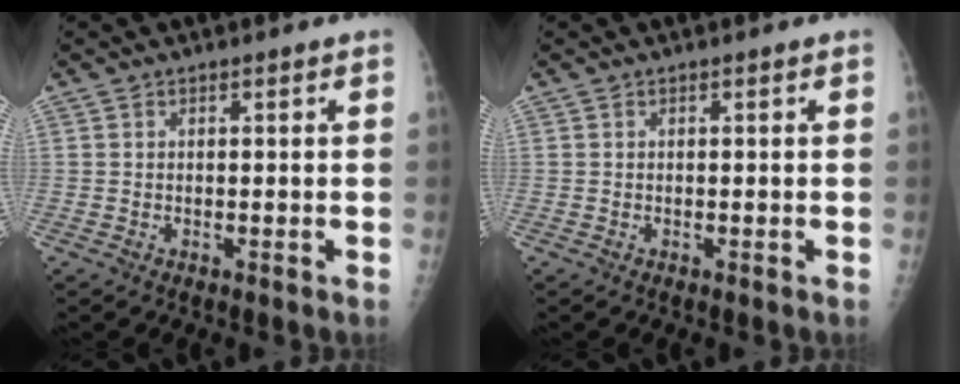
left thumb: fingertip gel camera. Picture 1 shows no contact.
{"total": 0.0}